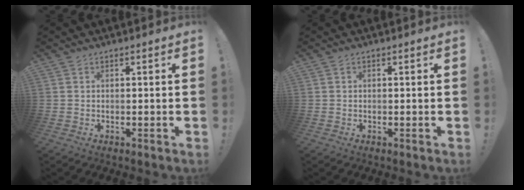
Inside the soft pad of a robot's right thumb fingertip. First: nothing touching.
{"total": 0.0}